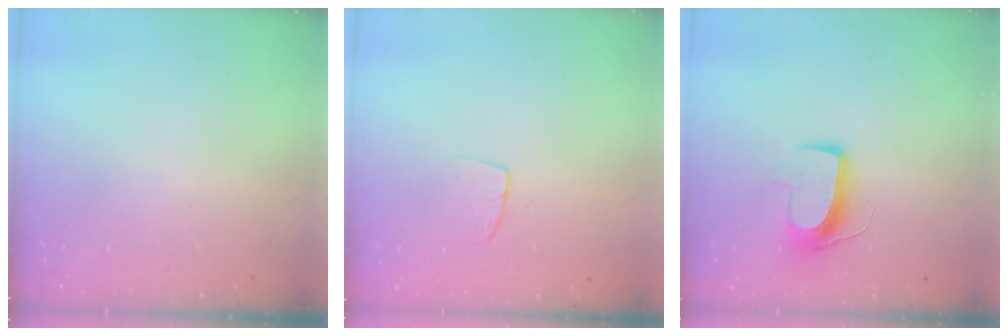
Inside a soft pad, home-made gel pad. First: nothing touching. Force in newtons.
{"total": 4.9, "press": 4.8, "slide": 0.4}
{"total": 11.0, "press": 11.0, "slide": 0.9}